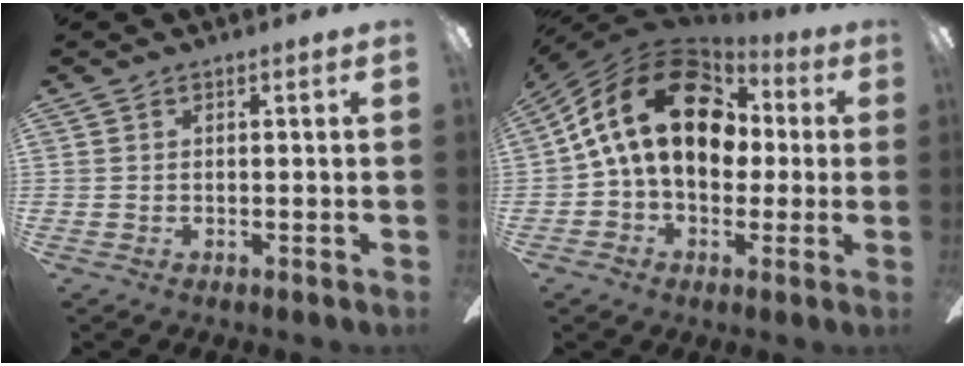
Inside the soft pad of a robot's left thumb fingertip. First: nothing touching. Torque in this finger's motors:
{"motor_torque": [2.46, 2.55, 1.52, -1.25, 0.41]}